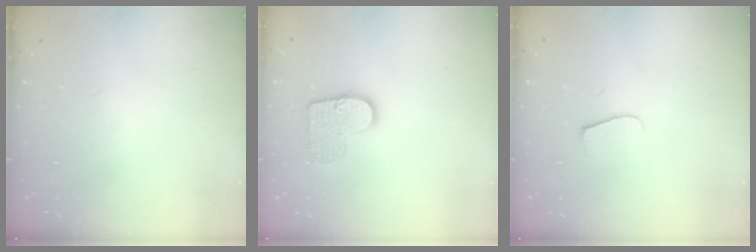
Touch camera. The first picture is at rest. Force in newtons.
{"total": 10.7, "press": 10.7, "slide": 0.6}
{"total": 5.3, "press": 5.2, "slide": 0.4}